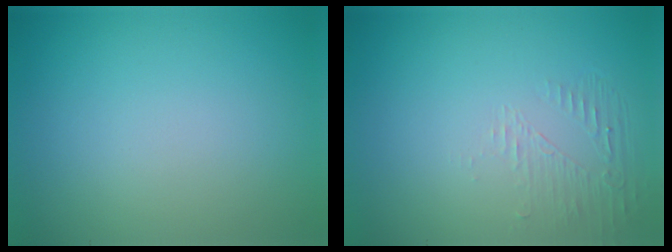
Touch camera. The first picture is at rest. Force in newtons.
{"total": 1.3, "press": 0.0, "slide": 1.3}